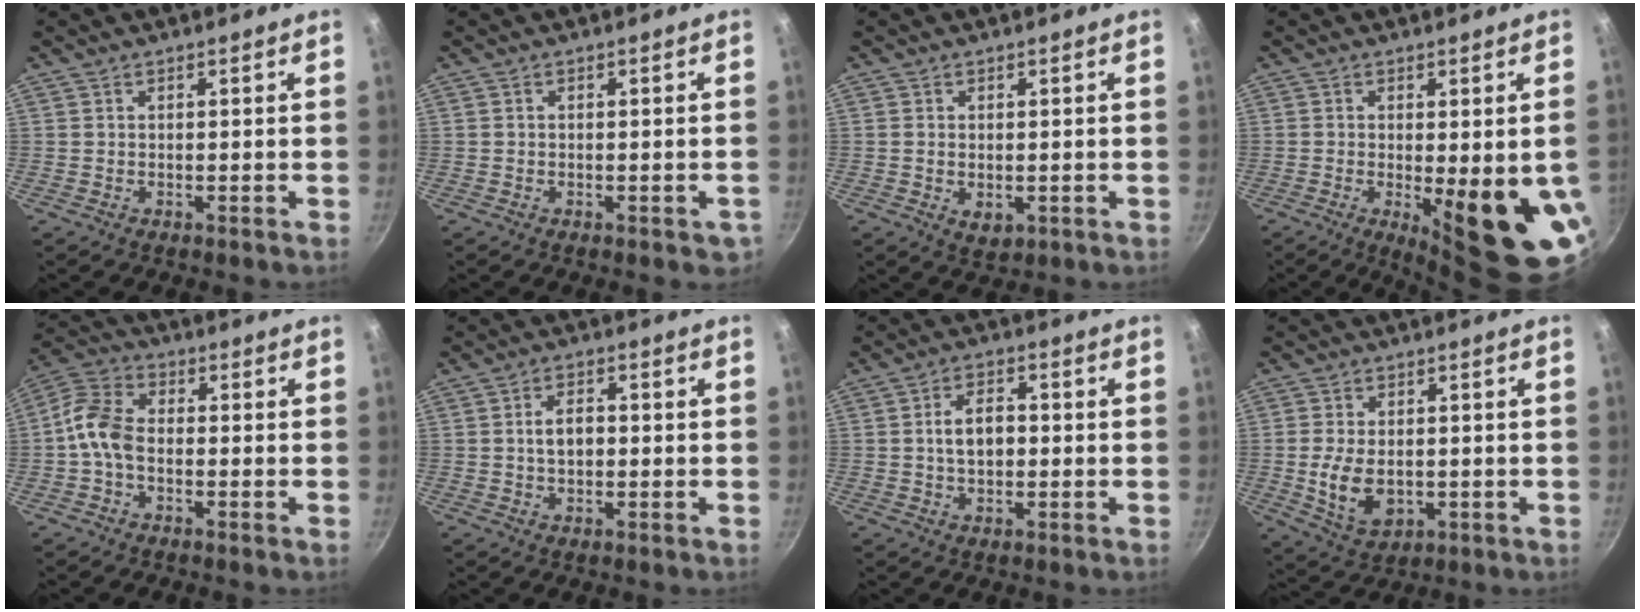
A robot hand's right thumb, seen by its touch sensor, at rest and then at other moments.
{"total": 2.2, "force": [-0.9, 1.3, 1.5], "torque": [-0.007, 0.007, -0.008]}
{"total": 3.5, "force": [-0.5, 2.3, 2.6], "torque": [-0.041, -0.011, -0.005]}
{"total": 15.5, "force": [-3.0, 4.6, 14.5], "torque": [-0.166, -0.025, -0.028]}
{"total": 7.6, "force": [-1.7, 4.9, 5.5], "torque": [-0.110, 0.033, -0.050]}
{"total": 4.4, "force": [-0.1, 2.7, 3.5], "torque": [-0.050, 0.015, -0.003]}
{"total": 5.4, "force": [-0.1, 3.3, 4.3], "torque": [-0.061, 0.016, -0.005]}
{"total": 9.0, "force": [-0.9, 5.9, 6.7], "torque": [-0.121, -0.002, -0.004]}